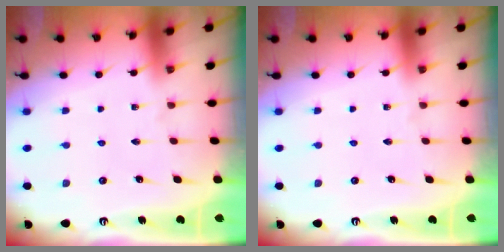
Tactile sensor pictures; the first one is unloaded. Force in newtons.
{"total": 0.0}